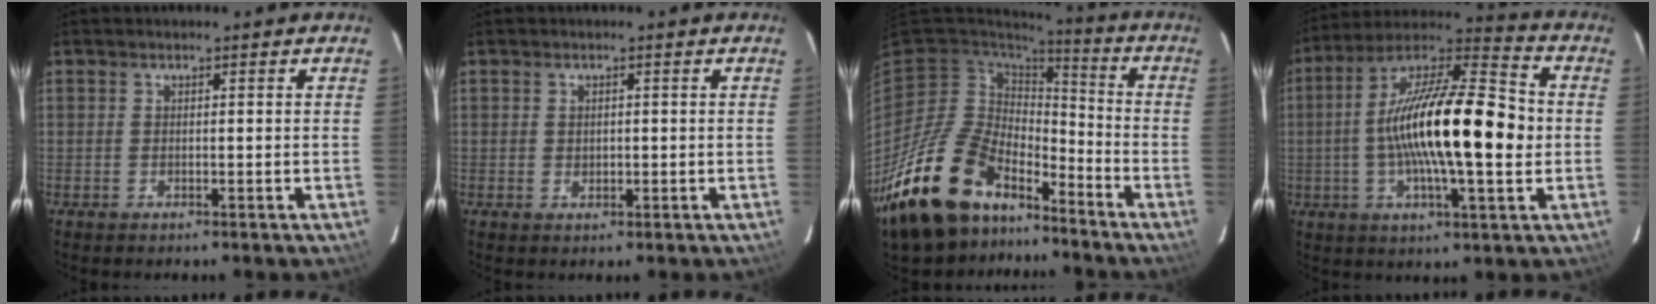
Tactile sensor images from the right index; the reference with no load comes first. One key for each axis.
{"total": 1.2, "fx": 0.2, "fy": 1.0, "fz": 0.5, "tx": -0.005, "ty": 0.004, "tz": 0.005}
{"total": 22.7, "fx": -15.8, "fy": 11.6, "fz": 11.5, "tx": -0.237, "ty": -0.014, "tz": -0.263}
{"total": 21.7, "fx": -0.6, "fy": 5.3, "fz": 21.0, "tx": -0.373, "ty": 0.015, "tz": -0.024}